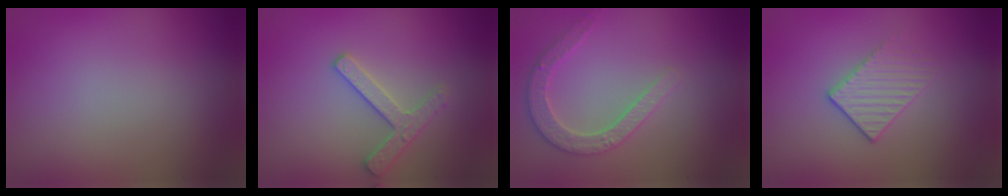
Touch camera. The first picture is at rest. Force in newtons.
{"total": 2.6, "press": 2.6, "slide": 0.3}
{"total": 3.0, "press": 3.0, "slide": 0.3}
{"total": 1.8, "press": 1.4, "slide": 1.1}